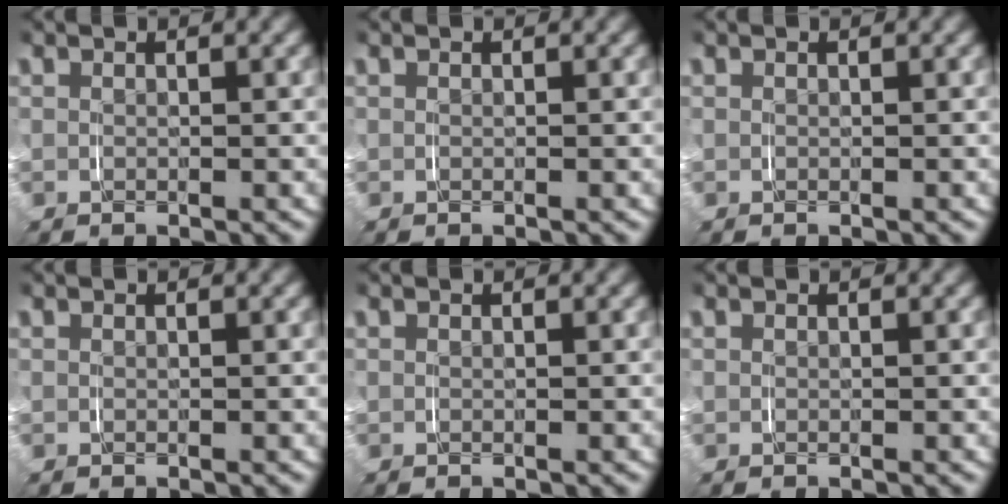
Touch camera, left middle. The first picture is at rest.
{"total": 0.0}
{"total": 0.0}
{"total": 0.0}
{"total": 0.0}
{"total": 0.0}